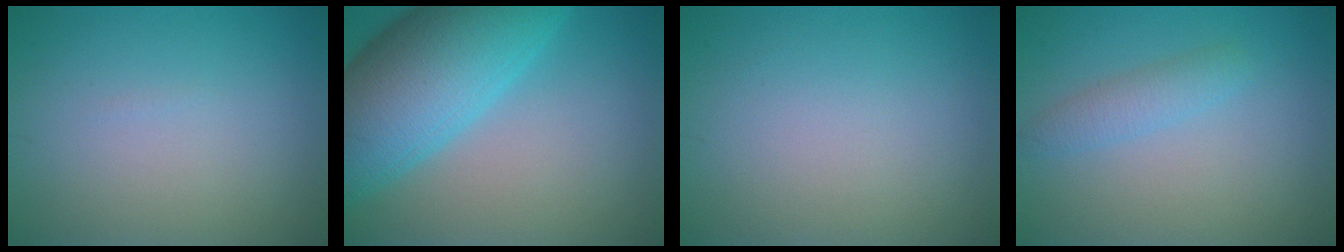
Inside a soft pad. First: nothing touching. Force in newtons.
{"total": 12.3, "press": 12.3, "slide": 0.5}
{"total": 0.0}
{"total": 2.0, "press": 2.0, "slide": 0.1}